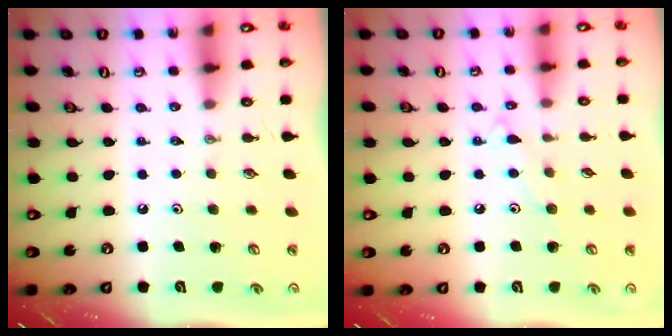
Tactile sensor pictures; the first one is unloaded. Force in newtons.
{"total": 7.0, "press": 7.0, "slide": 0.2}